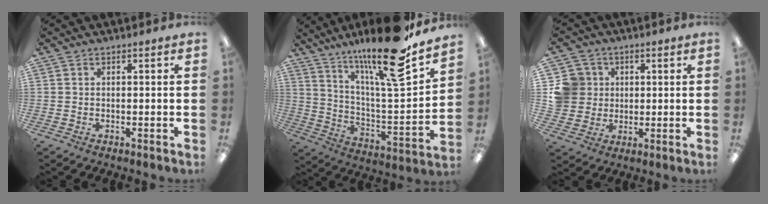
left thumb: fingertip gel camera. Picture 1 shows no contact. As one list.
[{"total": 21.6, "force": [16.4, 3.2, 13.8], "torque": [-0.232, -0.110, 0.261]}, {"total": 9.8, "force": [1.8, 9.3, 2.3], "torque": [-0.060, 0.007, 0.042]}]